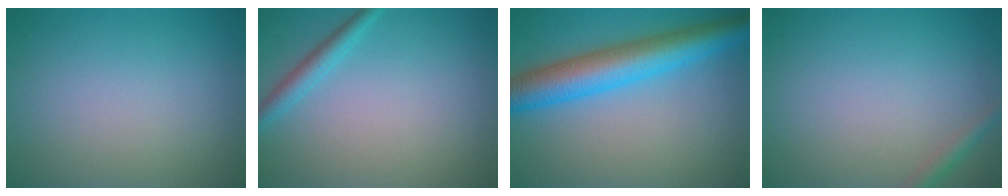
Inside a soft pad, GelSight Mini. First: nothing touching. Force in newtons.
{"total": 2.0, "press": 2.0, "slide": 0.1}
{"total": 7.6, "press": 7.6, "slide": 0.2}
{"total": 1.3, "press": 1.3, "slide": 0.1}